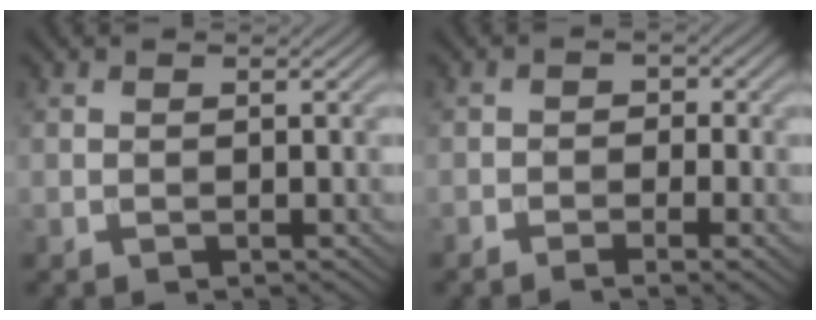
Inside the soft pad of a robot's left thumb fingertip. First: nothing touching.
{"total": 2.9, "force": [-1.7, 1.4, 1.9], "torque": [-0.024, 0.003, -0.029]}